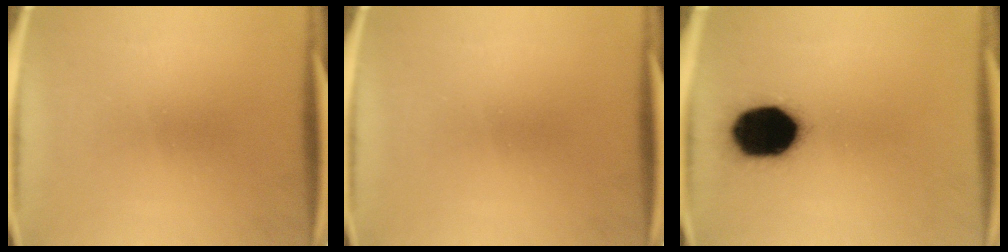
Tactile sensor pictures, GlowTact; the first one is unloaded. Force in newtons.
{"total": 0.0}
{"total": 19.1}